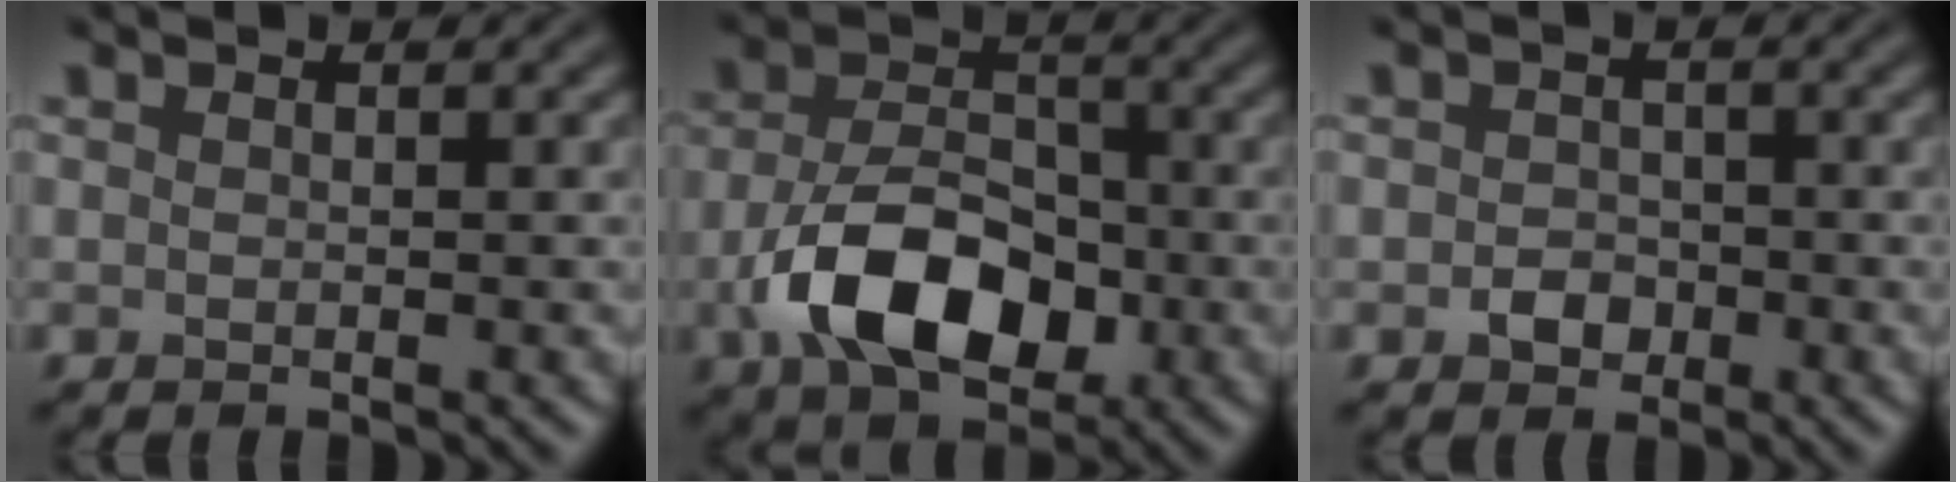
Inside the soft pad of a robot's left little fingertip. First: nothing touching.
{"total": 8.5, "force": [-2.9, 5.3, 6.0], "torque": [-0.118, -0.001, -0.054]}
{"total": 1.8, "force": [-0.7, 1.5, 0.8], "torque": [-0.008, -0.001, -0.016]}